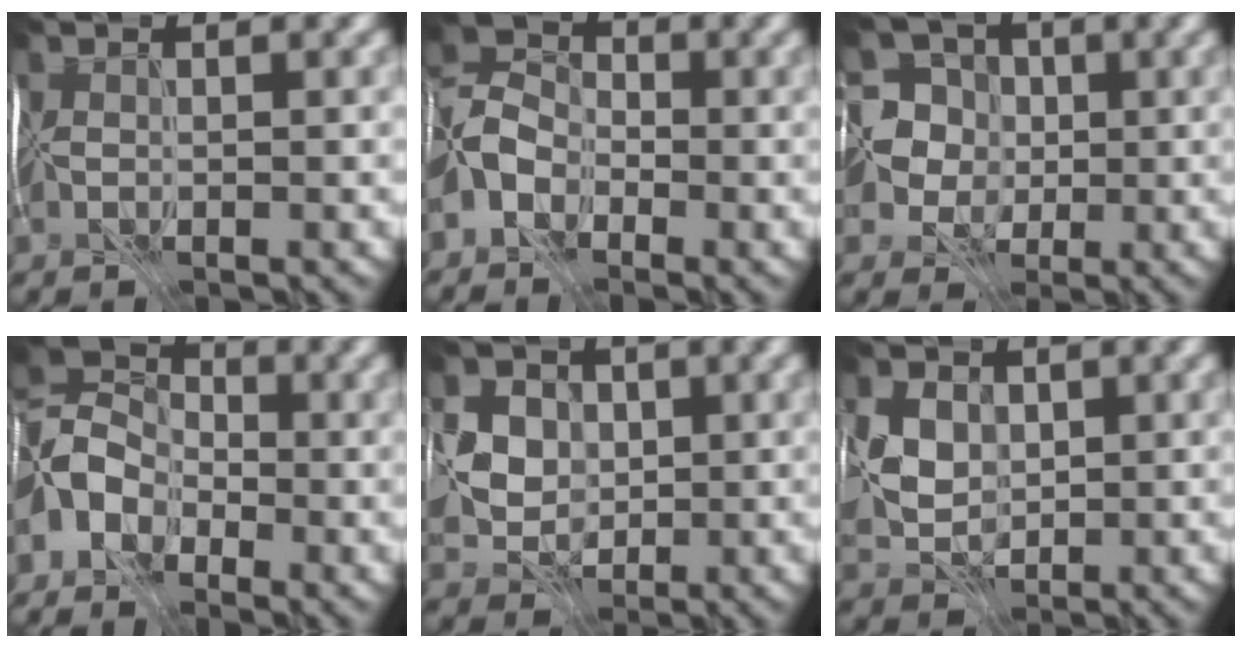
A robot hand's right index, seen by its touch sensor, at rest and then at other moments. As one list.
[{"total": 2.5, "force": [-1.9, 1.6, 0.4], "torque": [-0.006, 0.012, -0.045]}, {"total": 6.5, "force": [0.2, 6.4, 1.4], "torque": [-0.028, 0.028, -0.028]}, {"total": 3.8, "force": [-2.3, 2.7, 1.4], "torque": [-0.023, 0.014, -0.063]}, {"total": 4.3, "force": [1.4, 3.7, 1.5], "torque": [-0.015, 0.018, 0.019]}, {"total": 3.5, "force": [1.4, 2.7, 1.7], "torque": [-0.018, 0.020, 0.023]}]